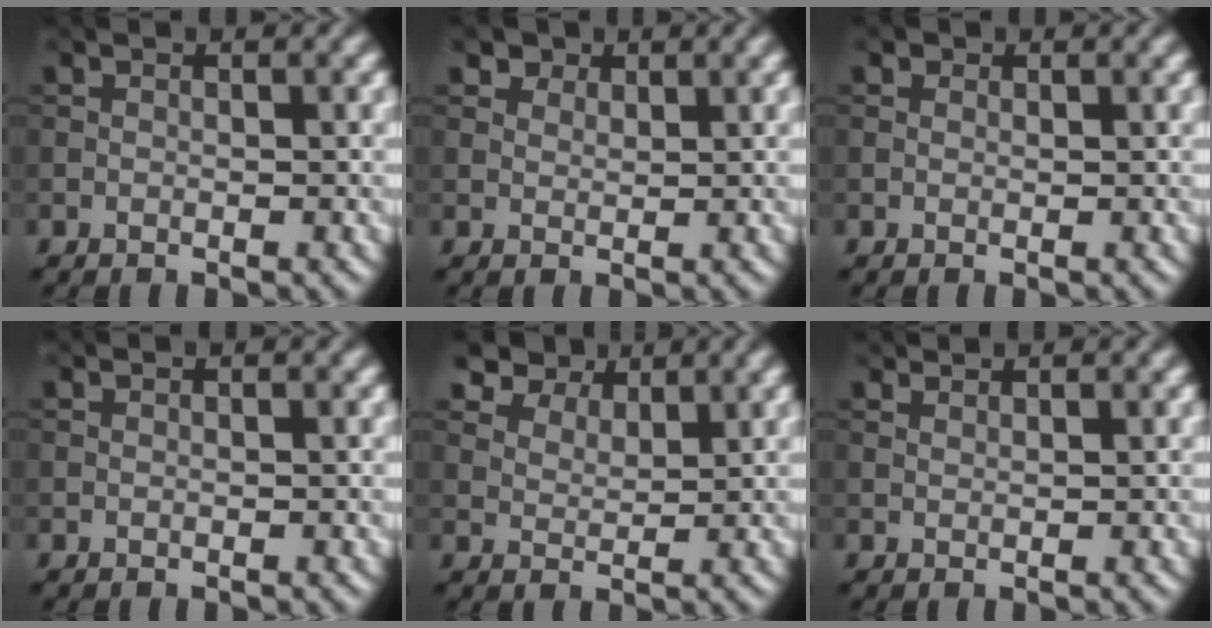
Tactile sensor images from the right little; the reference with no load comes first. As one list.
[{"total": 1.0, "force": [0.6, -0.1, -0.8], "torque": [-0.008, -0.016, 0.047]}, {"total": 1.5, "force": [-0.3, -0.9, -1.1], "torque": [-0.004, -0.010, 0.020]}, {"total": 0.8, "force": [0.6, 0.4, 0.5], "torque": [-0.007, 0.006, 0.005]}, {"total": 4.8, "force": [4.3, 1.6, 1.2], "torque": [-0.057, -0.016, 0.111]}, {"total": 1.0, "force": [0.7, -0.6, -0.4], "torque": [0.001, -0.016, 0.026]}]